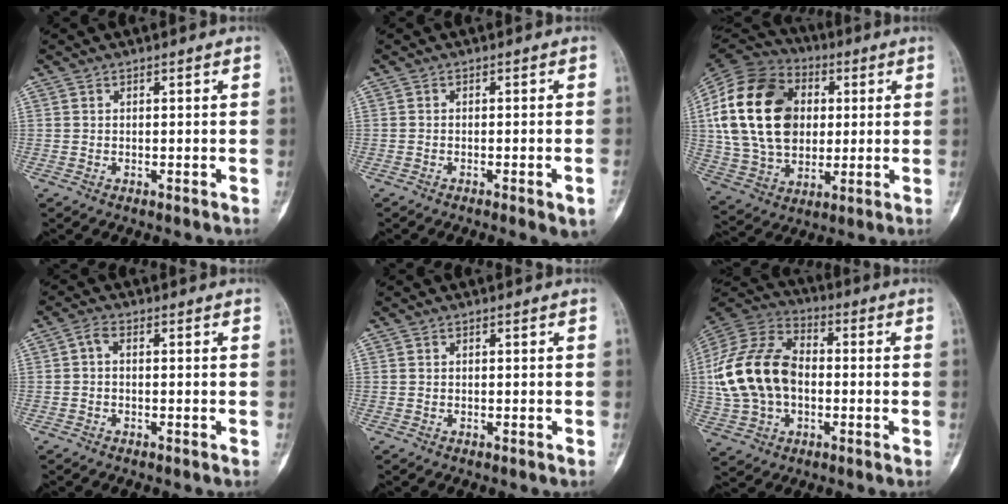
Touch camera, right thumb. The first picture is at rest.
{"total": 4.0, "force": [-2.1, 0.6, 3.3], "torque": [-0.047, 0.004, -0.027]}
{"total": 24.4, "force": [3.6, 17.4, 16.7], "torque": [-0.319, 0.011, 0.071]}
{"total": 2.0, "force": [-0.1, 1.1, 1.6], "torque": [-0.028, 0.006, -0.009]}
{"total": 0.0}
{"total": 19.6, "force": [-0.4, 13.4, 14.3], "torque": [-0.280, 0.025, -0.008]}